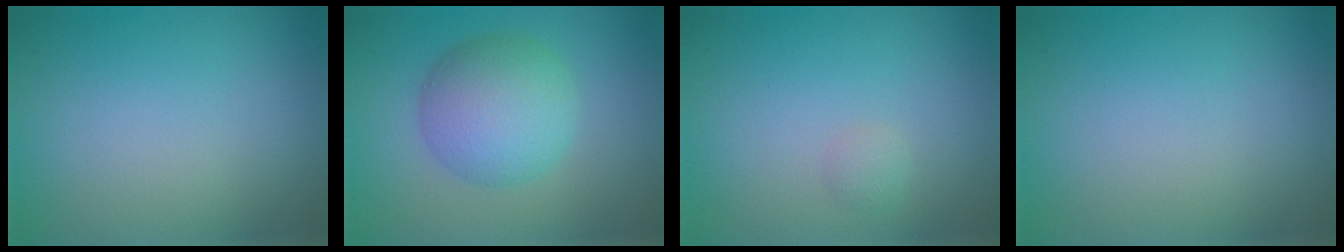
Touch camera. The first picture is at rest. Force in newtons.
{"total": 6.1, "press": 6.1, "slide": 0.1}
{"total": 0.8, "press": 0.8, "slide": 0.0}
{"total": 0.0}